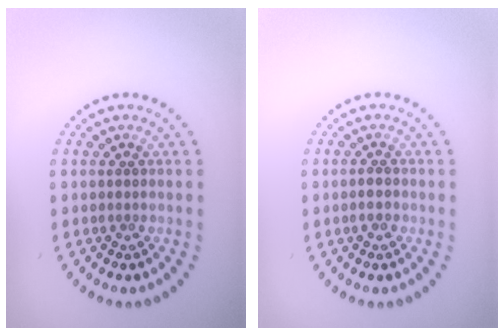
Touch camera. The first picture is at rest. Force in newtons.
{"total": 1.0, "press": 1.0, "slide": 0.4}